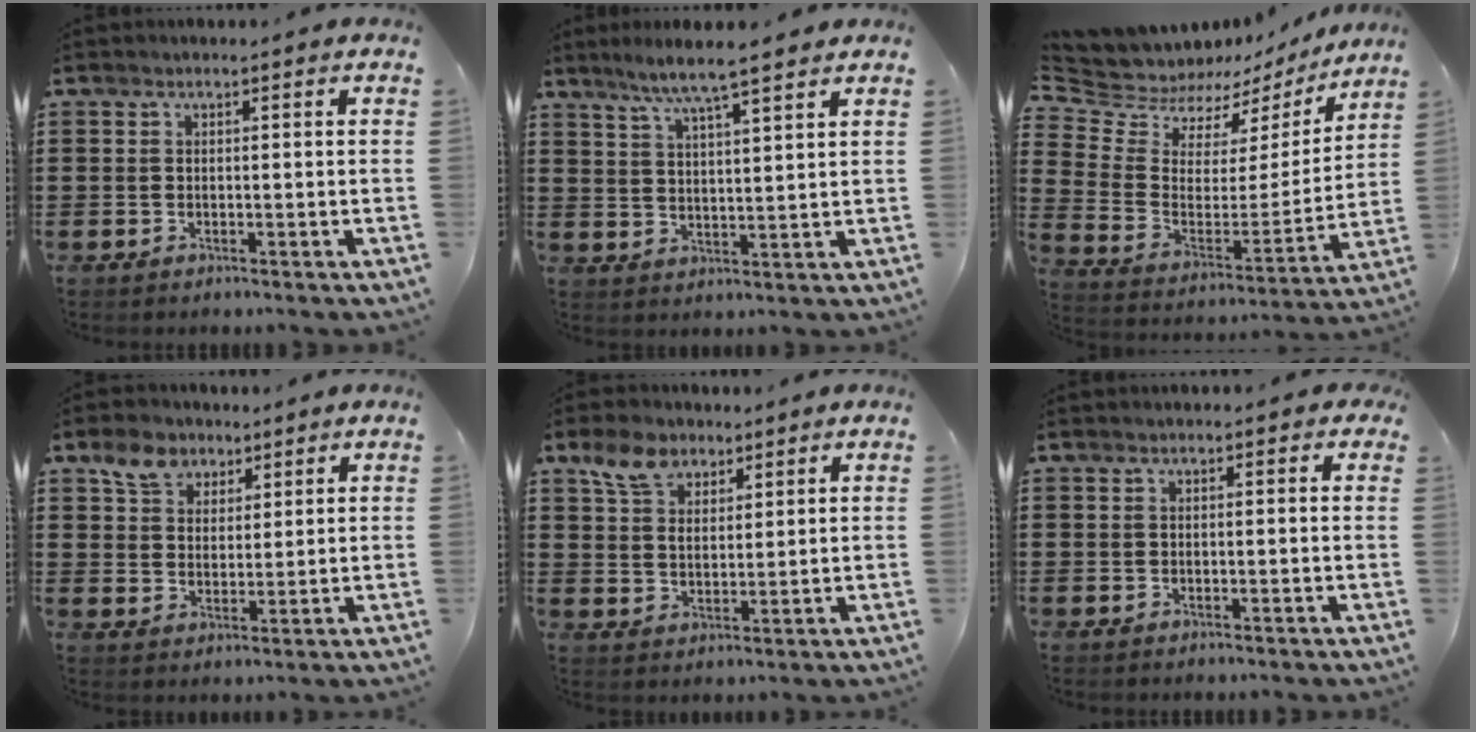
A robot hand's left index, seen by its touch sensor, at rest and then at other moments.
{"total": 5.7, "force": [4.9, -0.4, 3.0], "torque": [-0.072, -0.016, 0.084]}
{"total": 7.0, "force": [6.5, 2.5, -0.1], "torque": [-0.047, -0.056, 0.117]}
{"total": 5.7, "force": [3.9, 3.8, 1.6], "torque": [-0.036, 0.007, 0.070]}
{"total": 6.1, "force": [4.1, 3.6, 2.6], "torque": [-0.061, 0.008, 0.077]}
{"total": 0.6, "force": [0.2, 0.5, 0.1], "torque": [-0.004, 0.006, 0.003]}